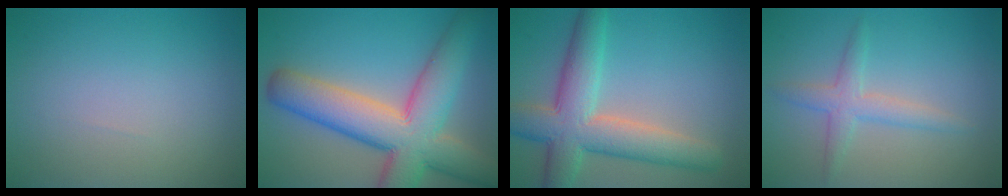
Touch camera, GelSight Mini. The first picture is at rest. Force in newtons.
{"total": 11.1, "press": 11.1, "slide": 0.9}
{"total": 7.9, "press": 7.9, "slide": 0.5}
{"total": 2.7, "press": 2.7, "slide": 0.0}